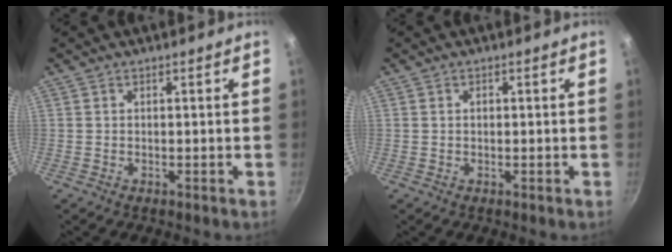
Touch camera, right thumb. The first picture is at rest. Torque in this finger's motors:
{"motor_torque": [0.40, 0.38, 0.41, -0.25, -0.03]}